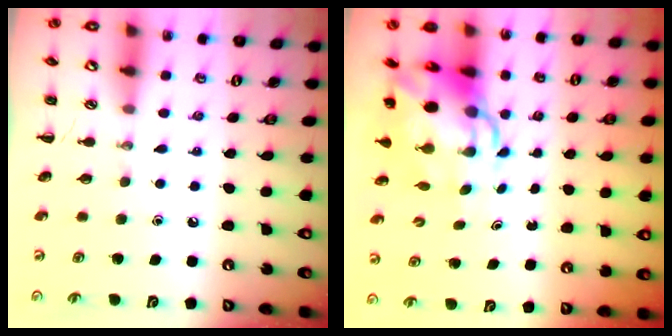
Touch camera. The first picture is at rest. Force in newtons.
{"total": 9.4, "press": 9.0, "slide": 2.7}